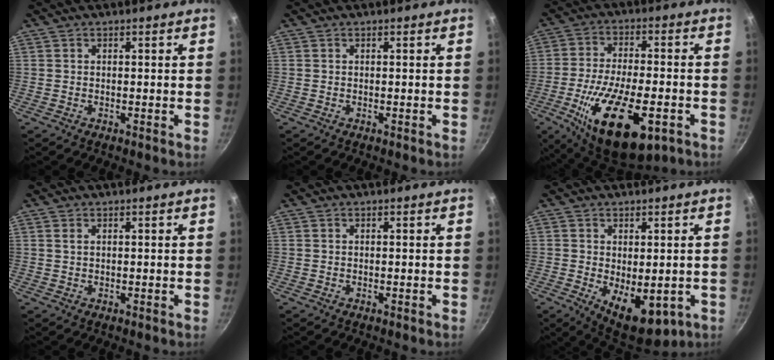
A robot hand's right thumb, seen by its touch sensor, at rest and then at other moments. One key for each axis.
{"total": 0.0}
{"total": 21.3, "fx": -8.4, "fy": 9.2, "fz": 17.3, "tx": -0.289, "ty": 0.011, "tz": -0.132}
{"total": 0.9, "fx": 0.4, "fy": 0.5, "fz": 0.6, "tx": -0.012, "ty": 0.002, "tz": 0.008}
{"total": 0.0}
{"total": 10.9, "fx": -2.4, "fy": 5.8, "fz": 8.9, "tx": -0.105, "ty": -0.015, "tz": -0.017}